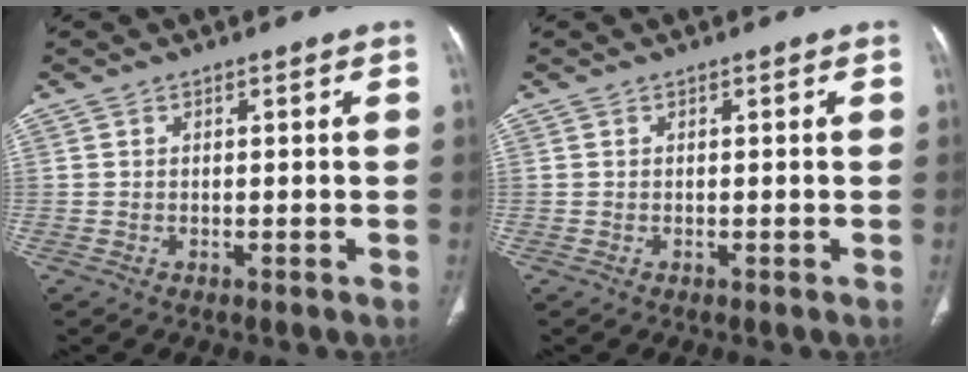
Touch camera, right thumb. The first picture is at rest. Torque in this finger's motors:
{"motor_torque": [0.04, 0.03, 0.00, -0.02, 0.00]}